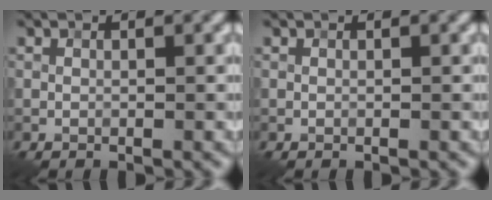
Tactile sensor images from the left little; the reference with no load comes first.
{"total": 0.0}